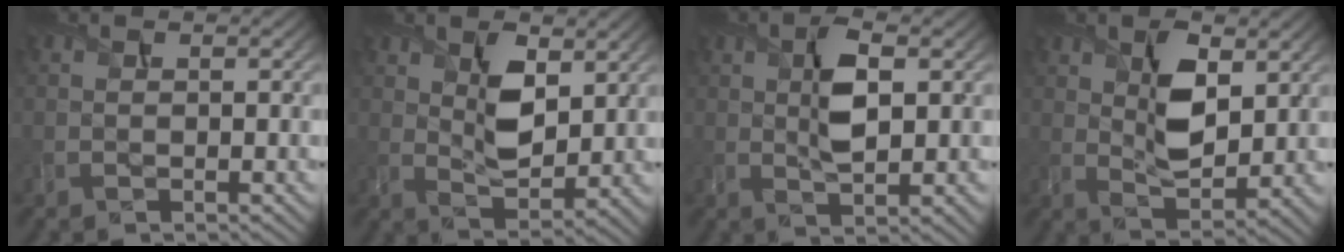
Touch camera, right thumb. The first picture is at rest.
{"total": 6.2, "force": [2.5, 3.1, 4.8], "torque": [-0.093, -0.011, 0.049]}
{"total": 5.6, "force": [1.0, 2.2, 5.0], "torque": [-0.095, 0.001, 0.020]}
{"total": 7.0, "force": [2.4, 3.5, 5.6], "torque": [-0.107, -0.007, 0.046]}